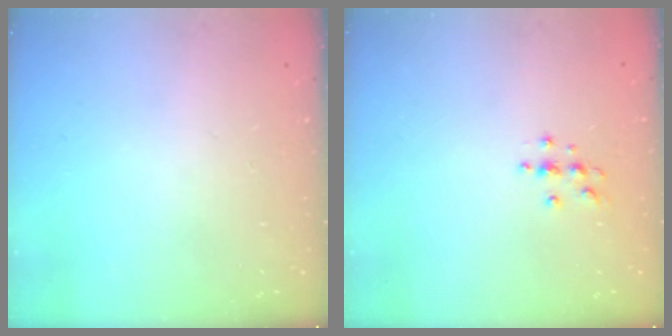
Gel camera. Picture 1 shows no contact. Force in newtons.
{"total": 3.7, "press": 3.7, "slide": 0.4}